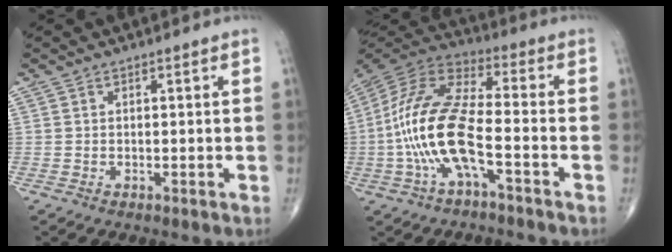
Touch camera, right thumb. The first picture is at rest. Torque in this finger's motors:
{"motor_torque": [2.66, 2.35, 1.85, -0.38, 0.24]}